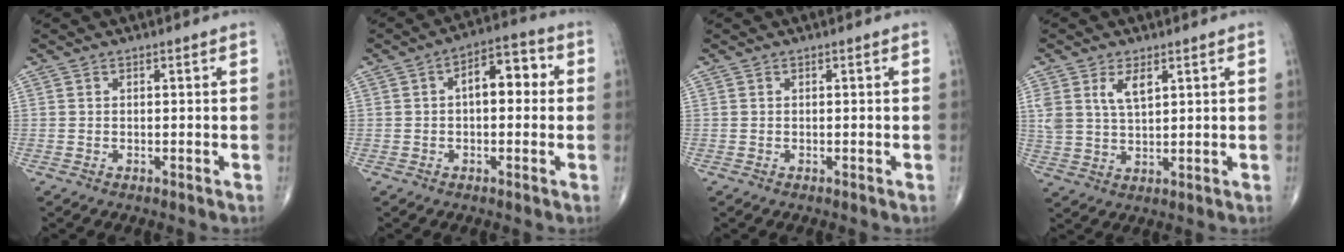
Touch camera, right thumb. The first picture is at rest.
{"total": 8.0, "force": [0.8, 4.3, 6.7], "torque": [-0.073, 0.029, 0.002]}
{"total": 0.0}
{"total": 5.7, "force": [2.7, 2.7, 4.3], "torque": [-0.081, -0.010, 0.059]}